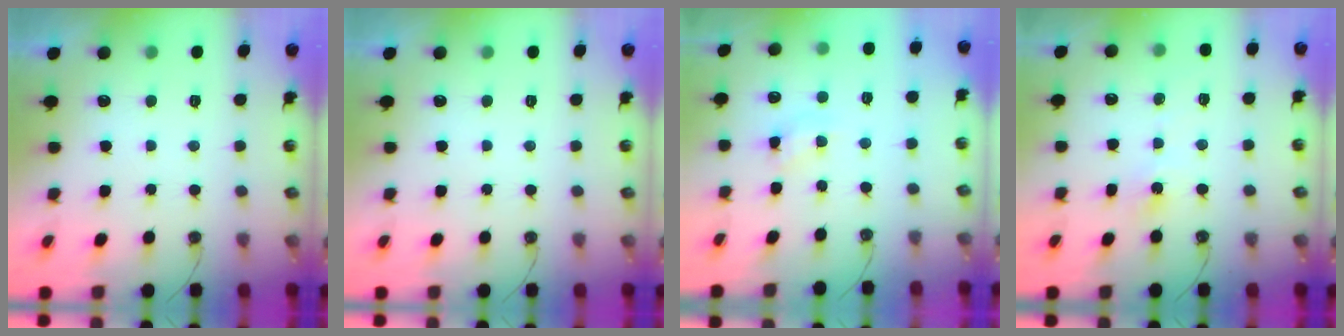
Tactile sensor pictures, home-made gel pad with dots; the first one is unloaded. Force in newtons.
{"total": 0.0}
{"total": 5.8, "press": 5.8, "slide": 0.4}
{"total": 4.4, "press": 4.4, "slide": 0.5}